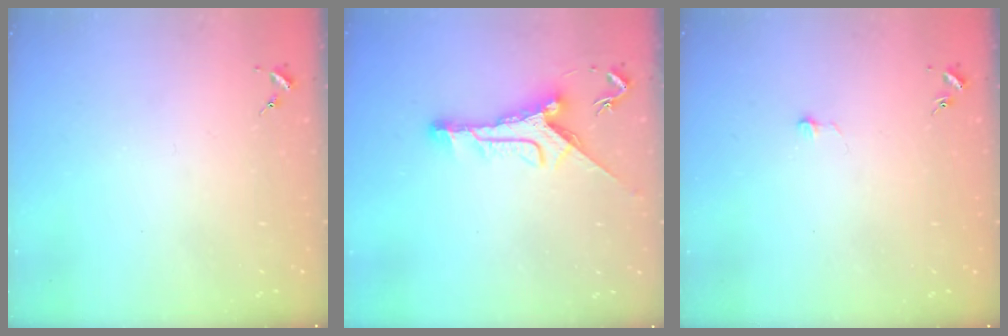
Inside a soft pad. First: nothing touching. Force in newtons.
{"total": 11.3, "press": 11.3, "slide": 0.6}
{"total": 2.9, "press": 2.9, "slide": 0.2}